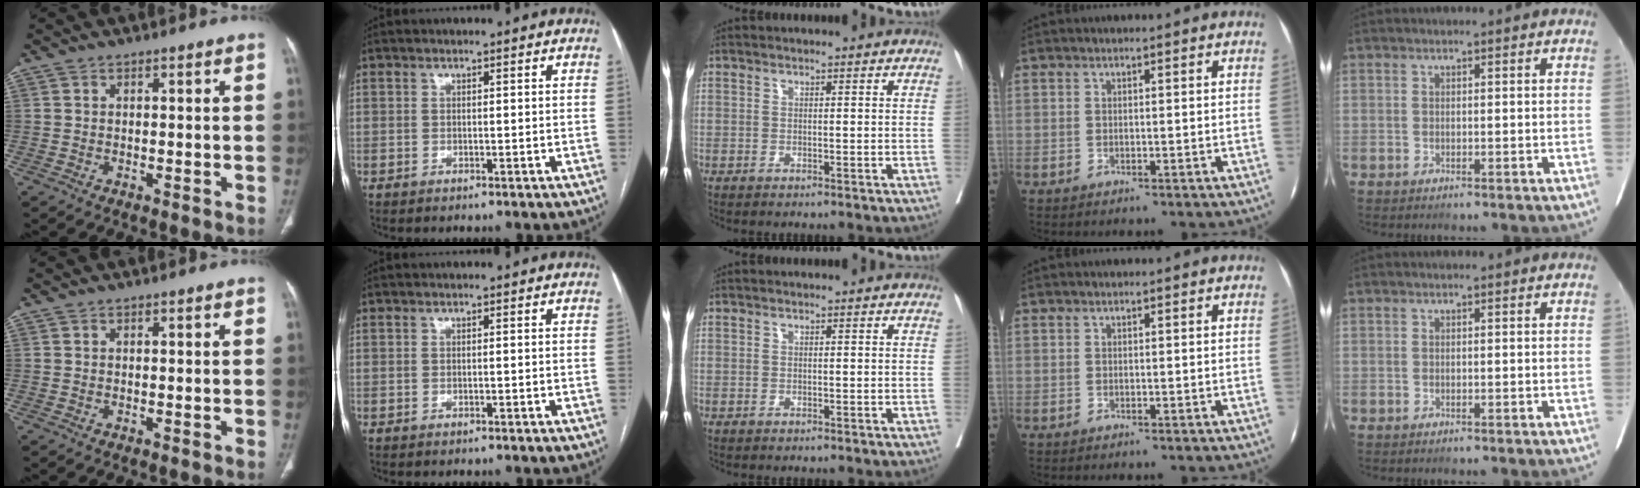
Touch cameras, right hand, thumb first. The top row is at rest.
{}